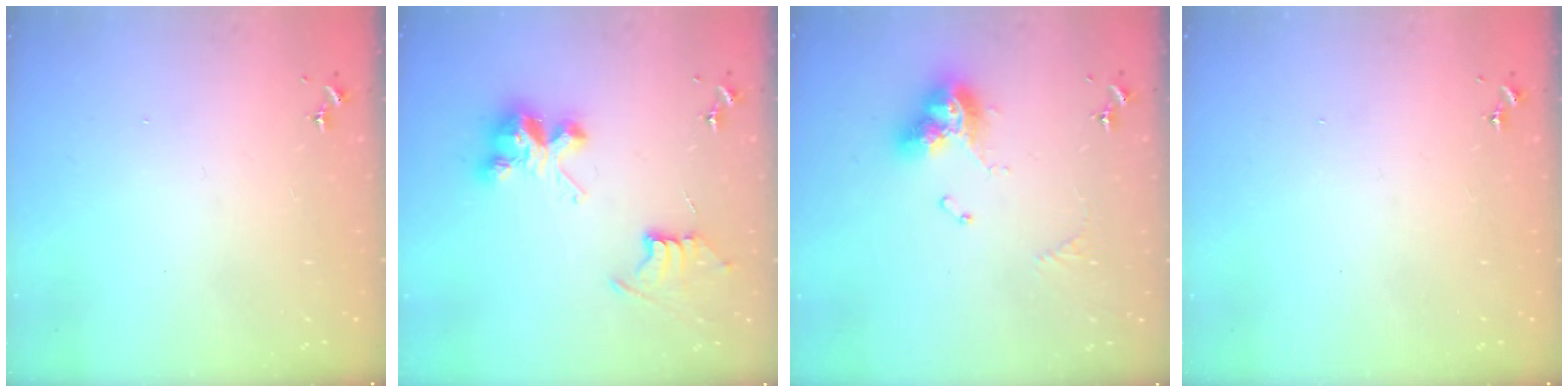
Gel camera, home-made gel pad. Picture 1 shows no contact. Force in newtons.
{"total": 9.5, "press": 9.5, "slide": 0.7}
{"total": 12.6, "press": 12.6, "slide": 1.1}
{"total": 0.0}